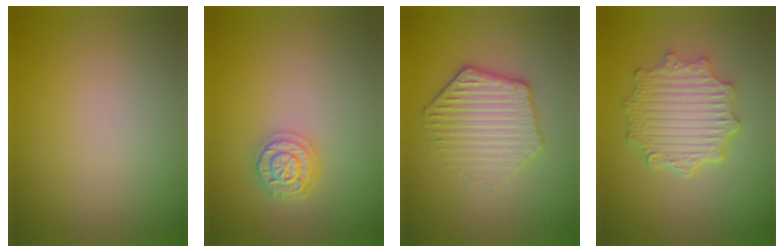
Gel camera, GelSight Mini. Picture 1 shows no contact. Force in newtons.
{"total": 2.8, "press": 2.3, "slide": 1.5}
{"total": 3.9, "press": 3.5, "slide": 1.8}
{"total": 5.1, "press": 4.1, "slide": 2.9}